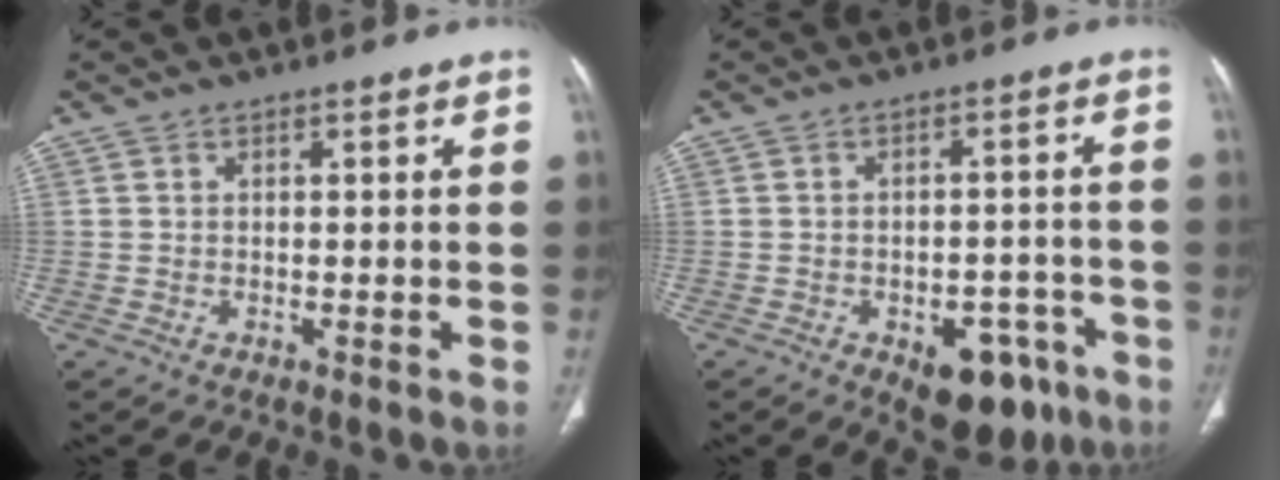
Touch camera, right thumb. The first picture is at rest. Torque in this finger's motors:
{"motor_torque": [1.28, 0.50, 0.77, -0.57, 0.03]}